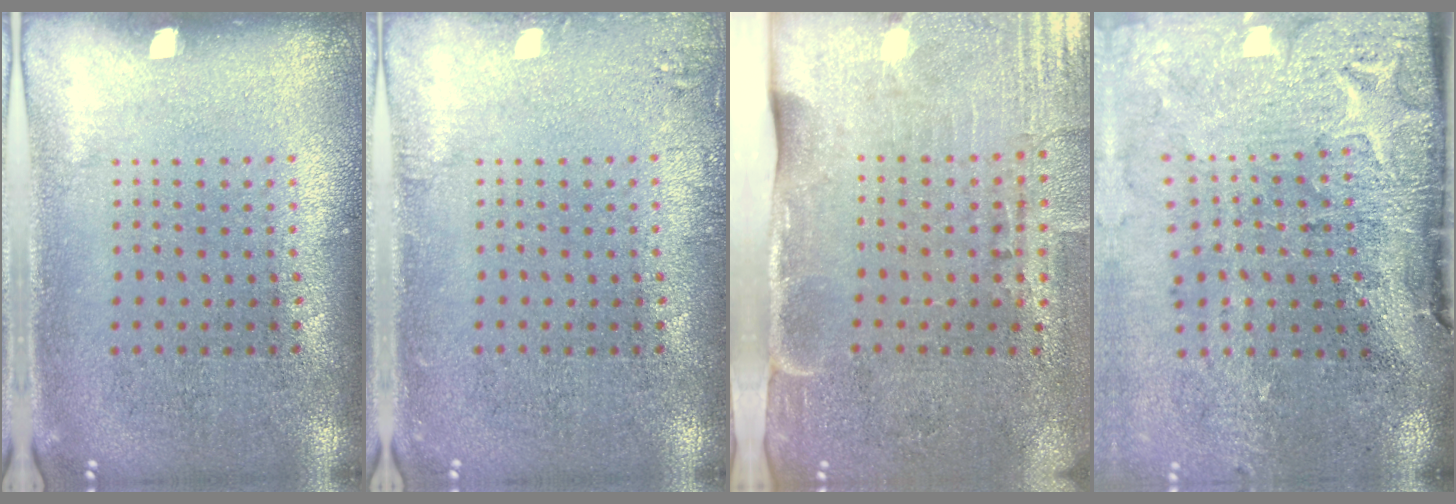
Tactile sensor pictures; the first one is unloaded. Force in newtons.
{"total": 1.3, "press": 1.2, "slide": 0.3}
{"total": 4.5, "press": 3.7, "slide": 2.6}
{"total": 4.9, "press": 3.8, "slide": 3.0}